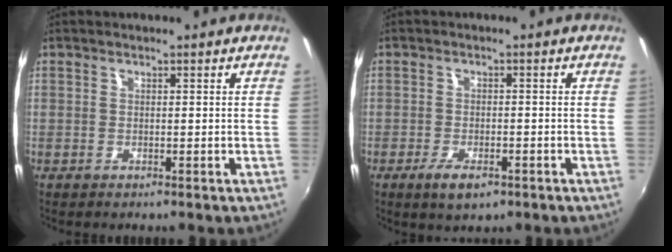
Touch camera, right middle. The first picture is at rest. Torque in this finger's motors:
{"motor_torque": [0.87, -0.73, 0.09, 0.09]}